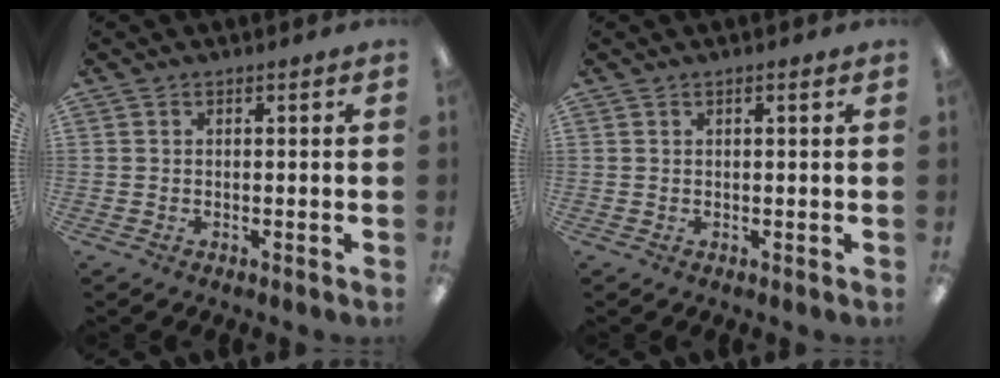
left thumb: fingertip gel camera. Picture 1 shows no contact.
{"total": 1.2, "force": [0.6, 0.2, 1.0], "torque": [-0.020, 0.002, 0.010]}